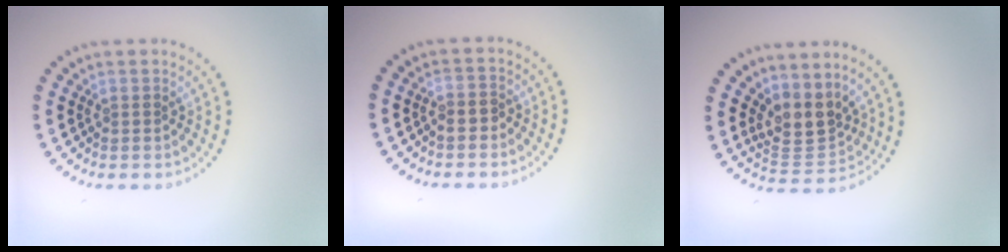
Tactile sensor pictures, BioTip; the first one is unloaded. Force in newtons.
{"total": 0.9, "press": 0.8, "slide": 0.5}
{"total": 3.5, "press": 2.7, "slide": 2.2}